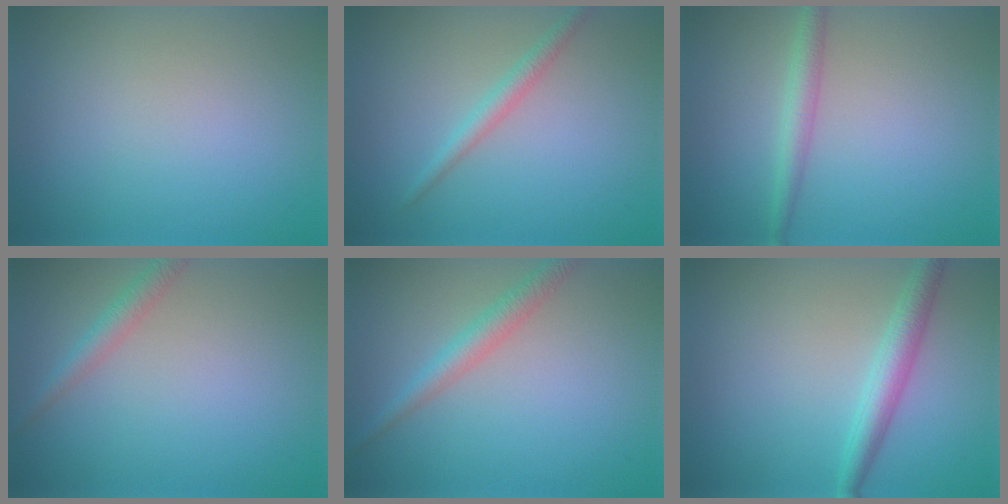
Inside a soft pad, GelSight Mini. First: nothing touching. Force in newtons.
{"total": 1.7, "press": 1.7, "slide": 0.1}
{"total": 2.1, "press": 2.1, "slide": 0.1}
{"total": 1.9, "press": 1.9, "slide": 0.0}
{"total": 2.5, "press": 2.5, "slide": 0.1}
{"total": 2.9, "press": 2.9, "slide": 0.0}